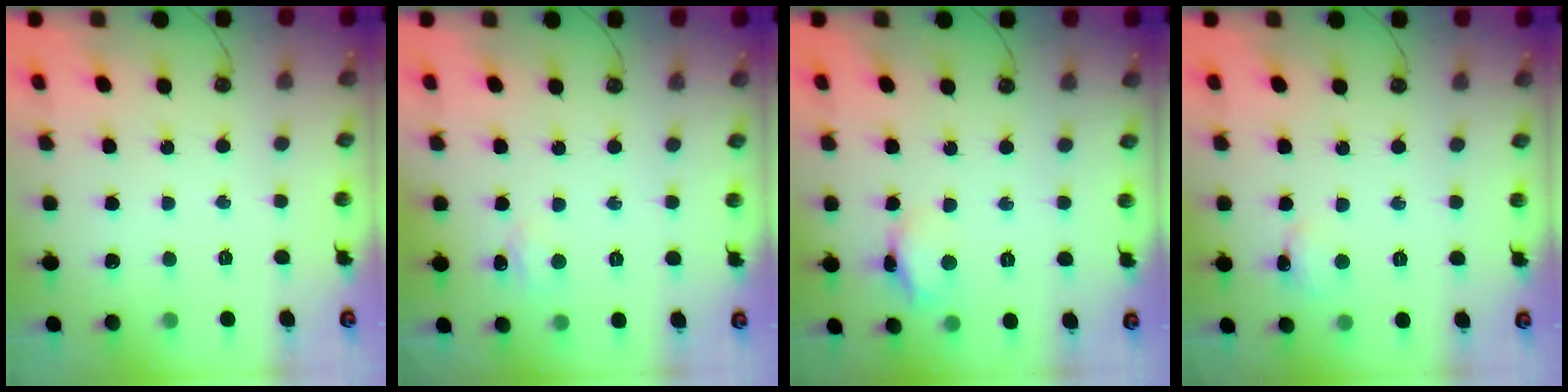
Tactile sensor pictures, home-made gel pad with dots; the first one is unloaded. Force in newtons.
{"total": 5.1, "press": 5.0, "slide": 1.0}
{"total": 7.7, "press": 7.6, "slide": 0.5}
{"total": 2.0, "press": 1.9, "slide": 0.4}